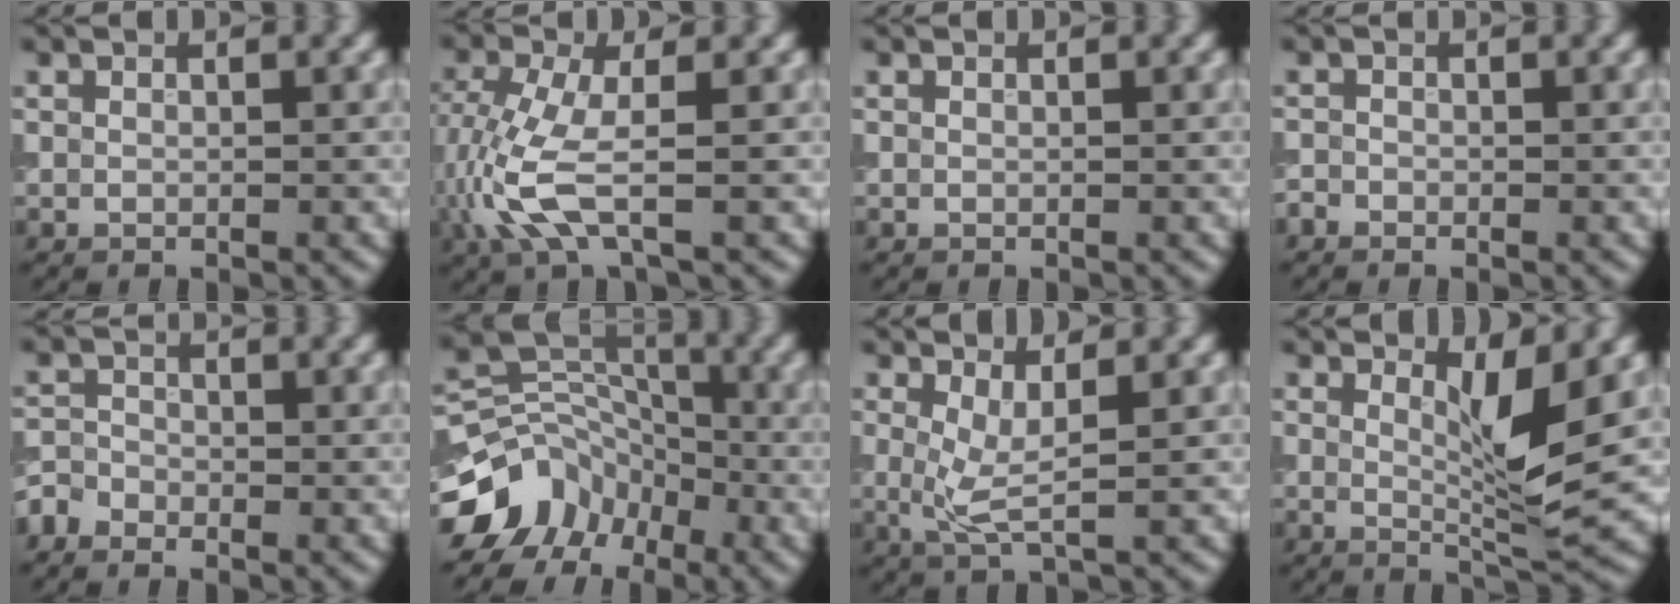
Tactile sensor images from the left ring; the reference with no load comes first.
{"total": 5.5, "force": [-1.2, 2.0, 4.9], "torque": [-0.141, -0.002, -0.028]}
{"total": 0.0}
{"total": 0.7, "force": [-0.6, 0.4, 0.1], "torque": [-0.001, 0.002, -0.014]}
{"total": 1.9, "force": [-1.5, 1.1, 0.5], "torque": [-0.011, 0.003, -0.037]}
{"total": 7.6, "force": [-4.2, 5.7, 2.9], "torque": [-0.041, 0.013, -0.085]}
{"total": 3.0, "force": [0.6, 0.6, 2.9], "torque": [-0.066, -0.004, 0.011]}
{"total": 4.4, "force": [1.2, 0.8, 4.2], "torque": [-0.072, -0.010, 0.022]}